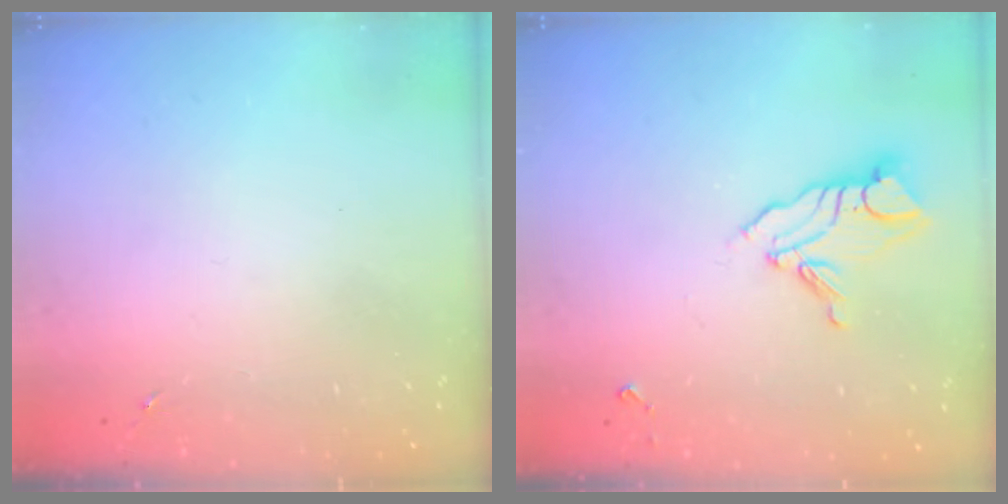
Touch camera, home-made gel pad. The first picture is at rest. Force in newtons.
{"total": 10.7, "press": 10.6, "slide": 1.0}